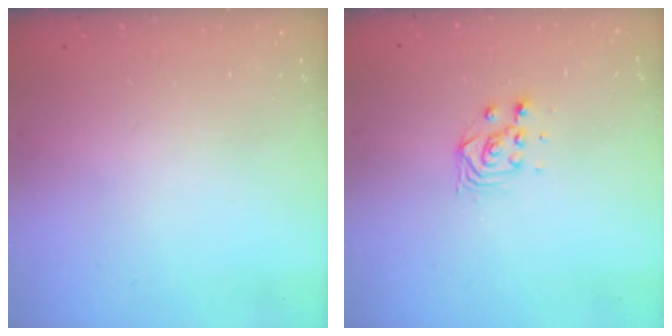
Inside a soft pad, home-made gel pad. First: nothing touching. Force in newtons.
{"total": 3.5, "press": 3.5, "slide": 0.0}